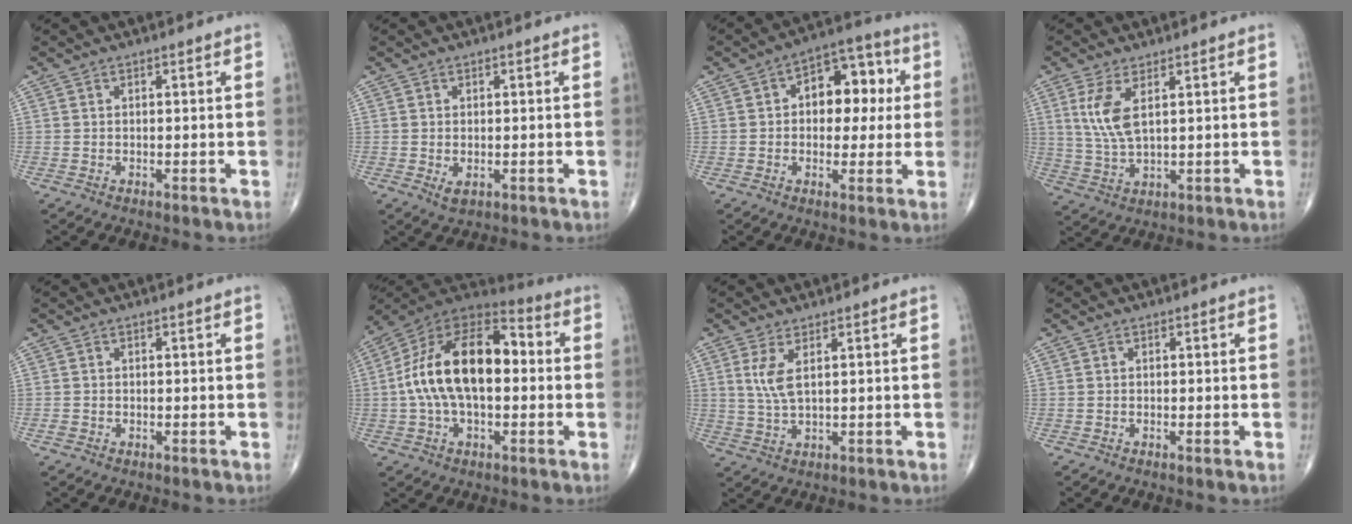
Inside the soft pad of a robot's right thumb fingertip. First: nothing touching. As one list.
[{"total": 2.1, "force": [-0.4, 1.2, 1.6], "torque": [-0.028, -0.004, -0.003]}, {"total": 12.1, "force": [1.9, 7.6, 9.1], "torque": [-0.077, 0.024, 0.019]}, {"total": 6.9, "force": [2.5, 2.5, 5.9], "torque": [-0.131, -0.012, 0.059]}, {"total": 0.8, "force": [-0.3, 0.6, 0.4], "torque": [-0.011, 0.002, -0.006]}, {"total": 20.5, "force": [0.7, 11.1, 17.2], "torque": [-0.299, 0.039, 0.003]}, {"total": 4.6, "force": [1.7, 1.5, 4.0], "torque": [-0.092, -0.010, 0.042]}, {"total": 0.5, "force": [-0.2, 0.0, 0.5], "torque": [-0.012, -0.002, -0.003]}]